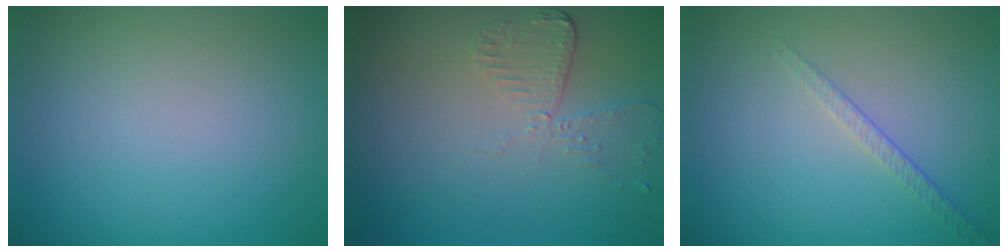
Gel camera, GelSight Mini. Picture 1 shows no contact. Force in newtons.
{"total": 2.5, "press": 2.3, "slide": 1.2}
{"total": 1.4, "press": 0.8, "slide": 1.1}